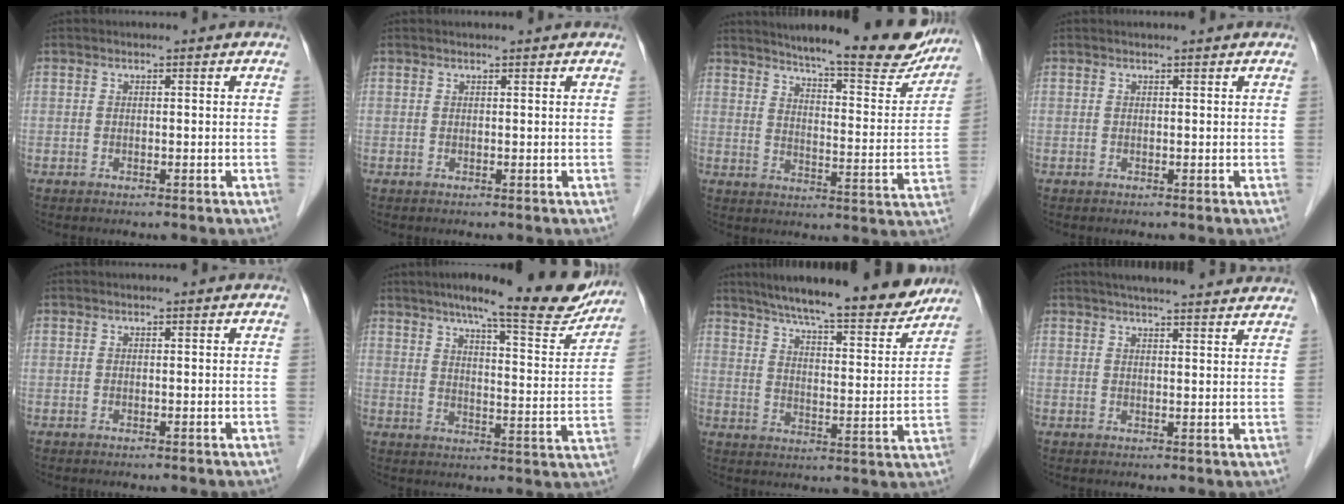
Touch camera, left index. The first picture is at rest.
{"total": 1.3, "force": [1.2, 0.0, 0.5], "torque": [-0.008, 0.008, 0.016]}
{"total": 21.3, "force": [18.6, 3.0, 10.0], "torque": [-0.136, -0.042, 0.232]}
{"total": 1.0, "force": [0.9, 0.0, 0.4], "torque": [-0.007, 0.008, 0.011]}
{"total": 0.0}
{"total": 19.2, "force": [15.9, 2.6, 10.4], "torque": [-0.135, -0.016, 0.202]}
{"total": 20.4, "force": [17.8, 2.6, 9.6], "torque": [-0.148, -0.011, 0.243]}
{"total": 16.8, "force": [15.3, 1.5, 7.0], "torque": [-0.096, 0.027, 0.188]}